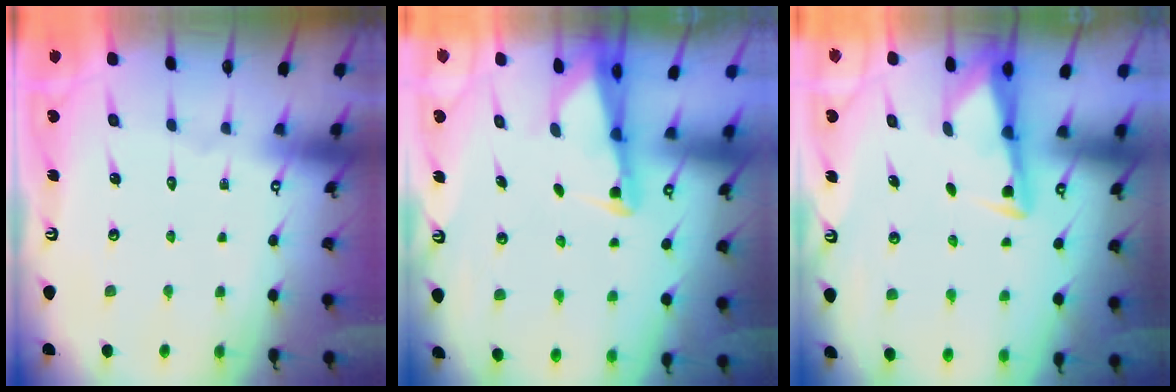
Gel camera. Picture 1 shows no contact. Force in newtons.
{"total": 2.6, "press": 2.6, "slide": 0.3}
{"total": 3.0, "press": 3.0, "slide": 0.3}